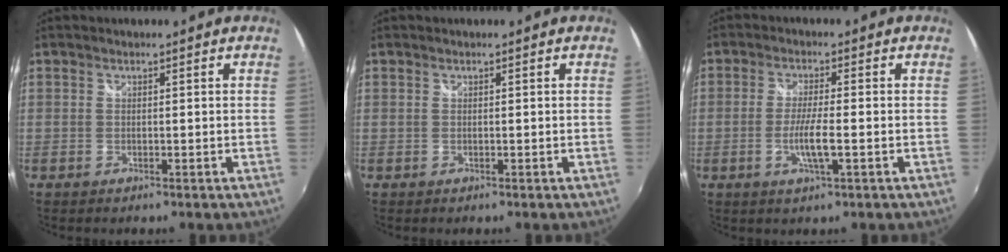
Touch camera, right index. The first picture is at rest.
{"total": 0.0}
{"total": 5.0, "force": [-1.5, 0.1, 4.8], "torque": [-0.093, -0.009, -0.029]}